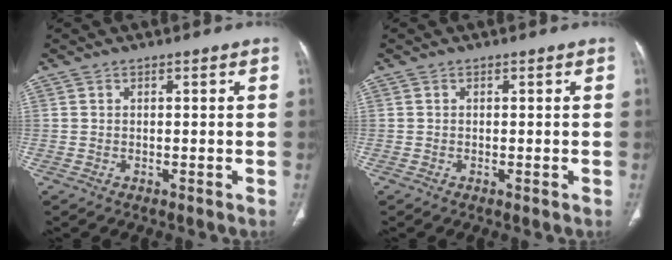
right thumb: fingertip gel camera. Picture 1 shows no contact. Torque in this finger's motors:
{"motor_torque": [2.62, 0.60, 0.17, -0.45, 0.00]}